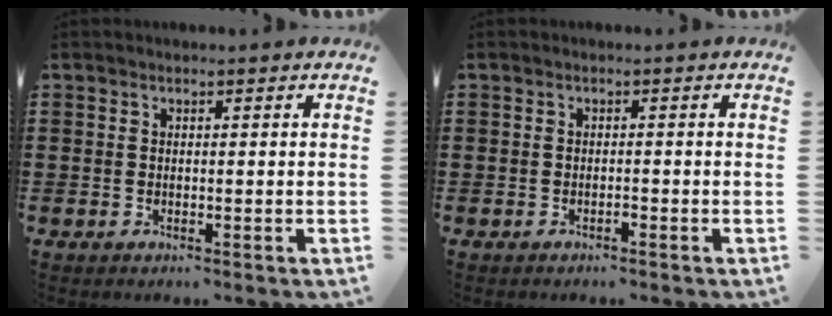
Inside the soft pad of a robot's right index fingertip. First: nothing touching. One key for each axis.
{"total": 0.7, "fx": -0.6, "fy": 0.1, "fz": 0.4, "tx": -0.010, "ty": -0.002, "tz": -0.011}